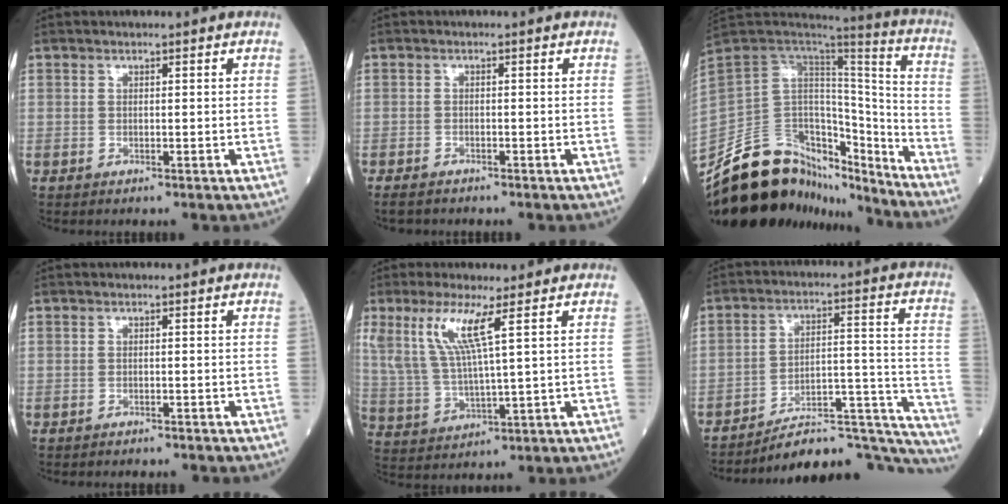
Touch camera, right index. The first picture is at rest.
{"total": 2.2, "force": [-2.0, 0.8, 0.7], "torque": [-0.015, -0.004, -0.029]}
{"total": 22.9, "force": [-18.4, 10.3, 9.0], "torque": [-0.175, 0.054, -0.293]}
{"total": 2.6, "force": [-2.5, 0.3, 0.6], "torque": [-0.009, -0.002, -0.031]}
{"total": 8.7, "force": [4.2, 0.1, 7.6], "torque": [-0.171, 0.002, 0.088]}
{"total": 22.1, "force": [-20.8, 2.9, 6.6], "torque": [-0.027, 0.057, -0.286]}